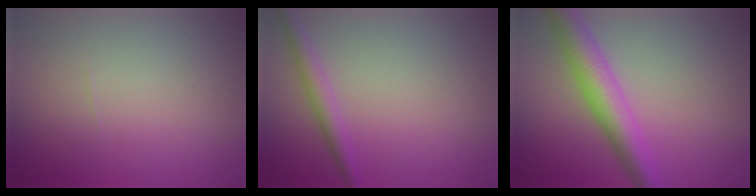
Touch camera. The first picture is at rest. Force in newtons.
{"total": 2.1, "press": 2.1, "slide": 0.1}
{"total": 5.2, "press": 5.2, "slide": 0.1}